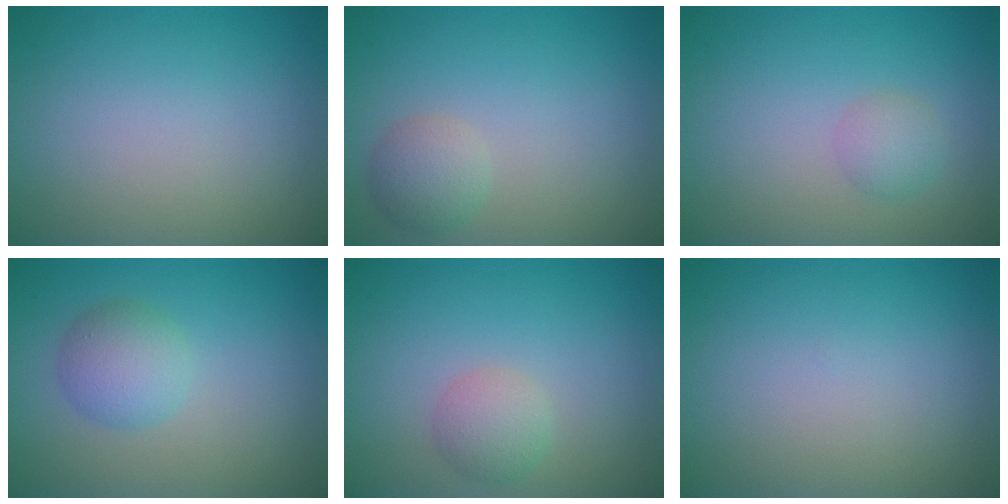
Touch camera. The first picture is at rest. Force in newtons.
{"total": 2.2, "press": 2.2, "slide": 0.1}
{"total": 1.6, "press": 1.6, "slide": 0.0}
{"total": 3.0, "press": 3.0, "slide": 0.0}
{"total": 2.1, "press": 2.1, "slide": 0.1}
{"total": 0.0}